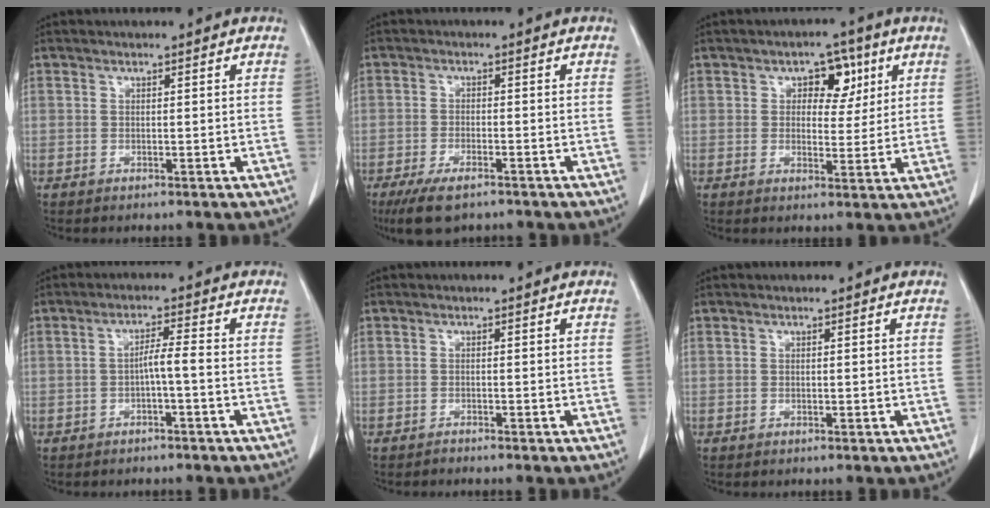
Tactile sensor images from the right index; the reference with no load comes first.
{"total": 6.5, "force": [-4.8, 2.0, 4.0], "torque": [-0.074, -0.012, -0.080]}
{"total": 5.5, "force": [2.2, 3.4, 3.8], "torque": [-0.043, 0.011, 0.031]}
{"total": 2.8, "force": [-0.9, -0.1, 2.7], "torque": [-0.045, 0.006, -0.016]}
{"total": 0.6, "force": [-0.6, -0.1, 0.1], "torque": [-0.004, -0.001, -0.012]}
{"total": 0.0}